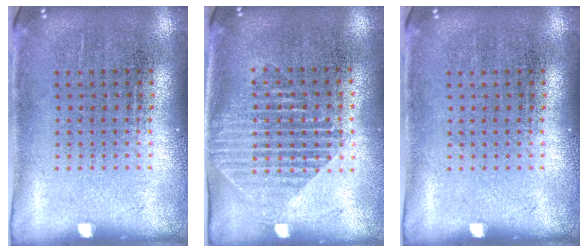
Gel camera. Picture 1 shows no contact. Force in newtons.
{"total": 1.6, "press": 1.3, "slide": 0.8}
{"total": 0.0}